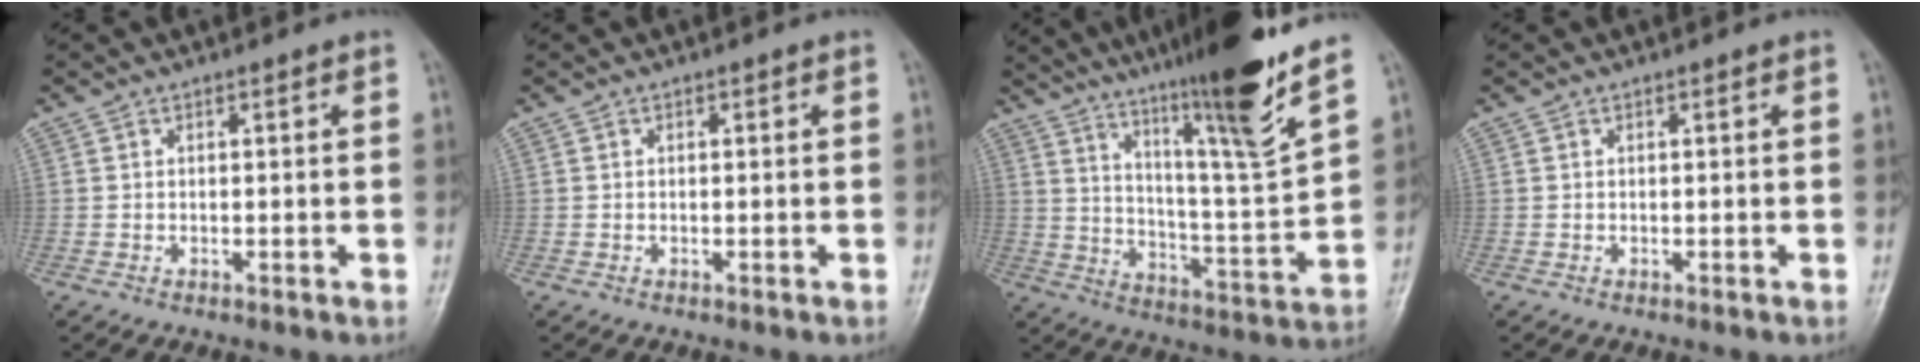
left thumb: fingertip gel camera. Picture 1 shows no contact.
{"total": 0.0}
{"total": 19.1, "force": [13.6, -0.1, 13.3], "torque": [-0.190, -0.080, 0.222]}
{"total": 0.0}